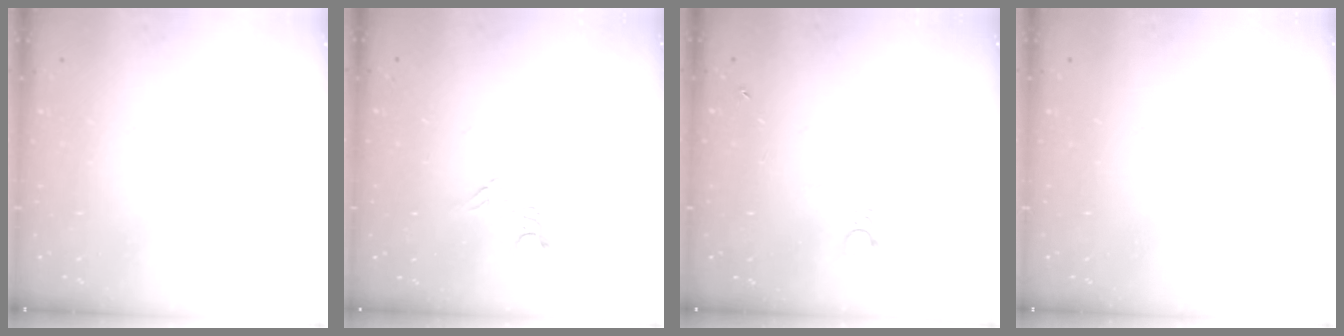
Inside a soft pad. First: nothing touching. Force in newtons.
{"total": 3.1, "press": 3.1, "slide": 0.3}
{"total": 1.2, "press": 1.1, "slide": 0.1}
{"total": 0.0}